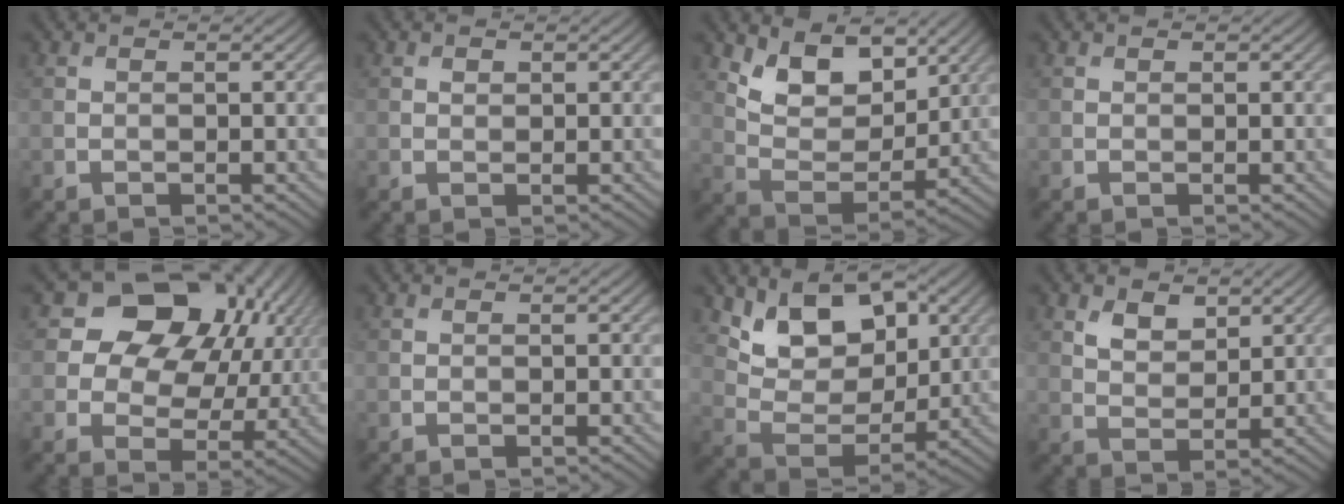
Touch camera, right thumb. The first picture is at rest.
{"total": 0.6, "force": [0.3, 0.5, 0.3], "torque": [-0.004, -0.004, 0.005]}
{"total": 8.3, "force": [5.2, 4.3, 4.8], "torque": [-0.099, -0.017, 0.093]}
{"total": 0.0}
{"total": 14.9, "force": [5.3, 11.0, 8.6], "torque": [-0.150, 0.030, 0.085]}
{"total": 0.0}
{"total": 10.0, "force": [5.0, 5.9, 6.3], "torque": [-0.121, -0.015, 0.086]}
{"total": 3.5, "force": [2.1, 2.0, 1.9], "torque": [-0.042, -0.006, 0.043]}